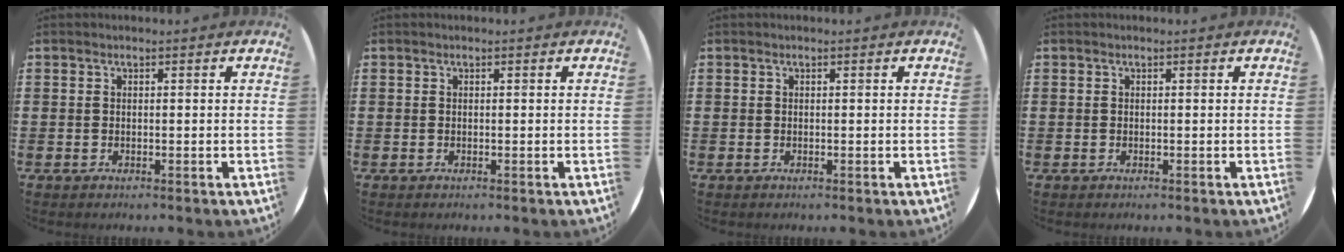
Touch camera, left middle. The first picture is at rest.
{"total": 0.0}
{"total": 0.0}
{"total": 0.0}